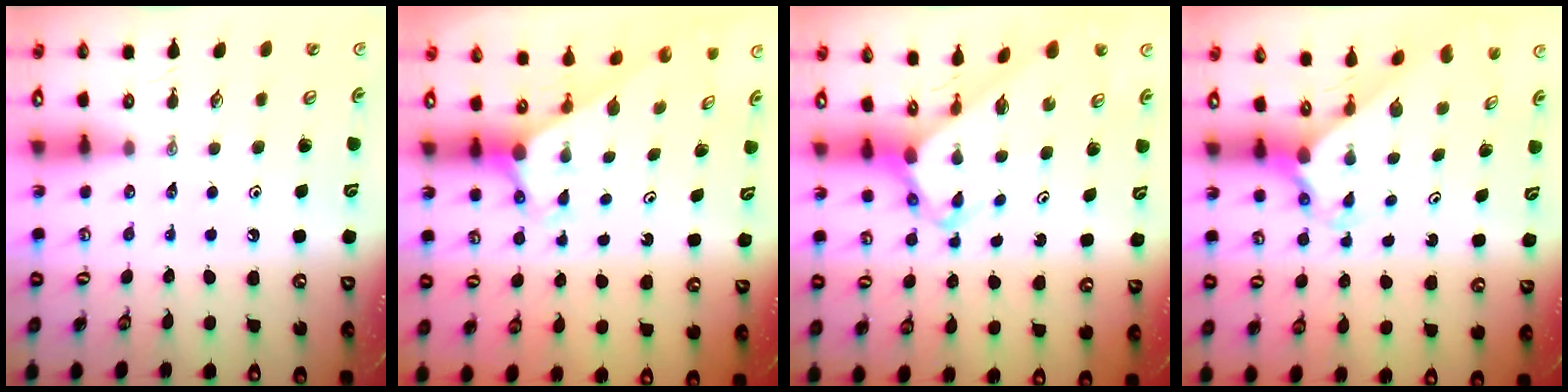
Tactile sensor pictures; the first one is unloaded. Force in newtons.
{"total": 2.9, "press": 2.9, "slide": 0.1}
{"total": 4.9, "press": 4.9, "slide": 0.6}
{"total": 2.3, "press": 2.3, "slide": 0.3}